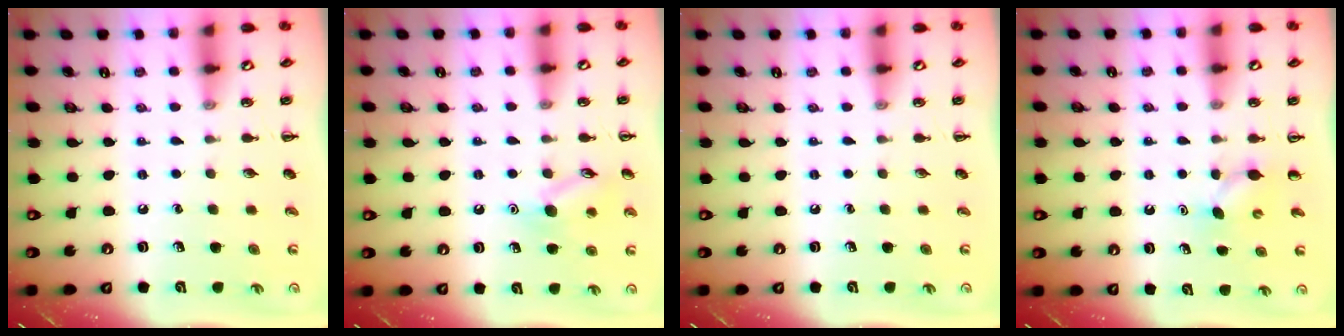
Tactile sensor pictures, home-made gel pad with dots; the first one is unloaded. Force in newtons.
{"total": 9.5, "press": 9.5, "slide": 0.9}
{"total": 0.0}
{"total": 3.7, "press": 3.4, "slide": 1.3}